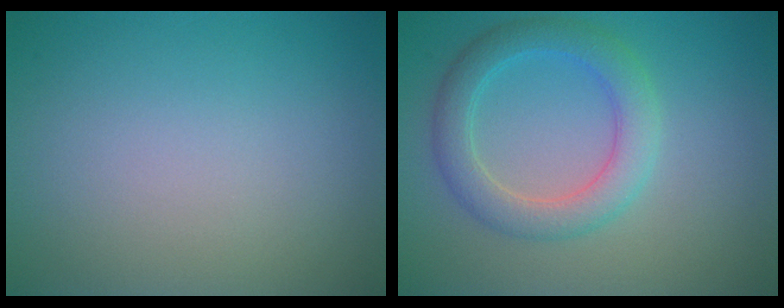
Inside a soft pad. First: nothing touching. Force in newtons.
{"total": 4.0, "press": 4.0, "slide": 0.3}